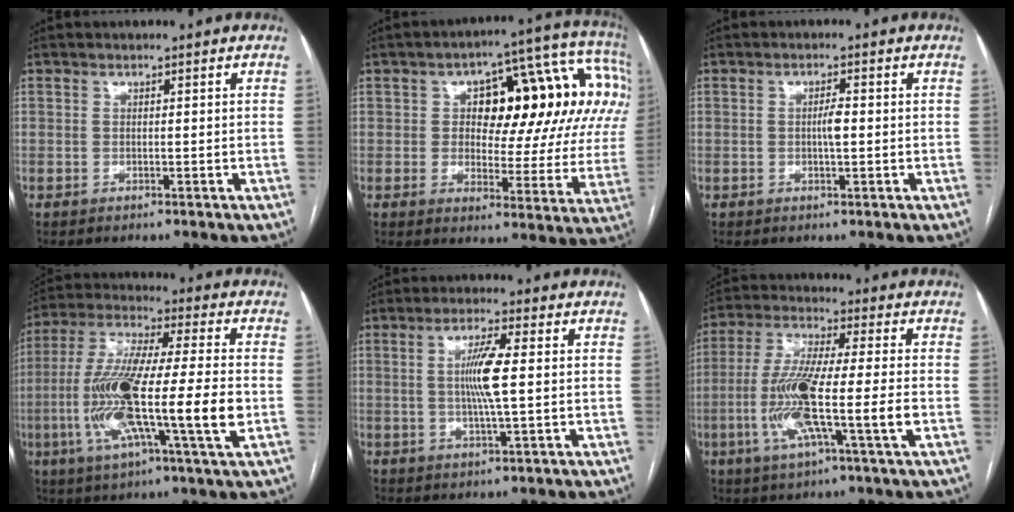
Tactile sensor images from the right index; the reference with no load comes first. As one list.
[{"total": 21.5, "force": [4.7, 9.1, 18.9], "torque": [-0.226, 0.057, 0.067]}, {"total": 2.0, "force": [-0.2, 0.2, 2.0], "torque": [-0.038, 0.002, -0.003]}, {"total": 19.3, "force": [-3.6, 1.4, 18.9], "torque": [-0.370, -0.010, -0.069]}, {"total": 6.4, "force": [0.4, -0.1, 6.4], "torque": [-0.123, -0.002, 0.006]}, {"total": 13.7, "force": [-3.1, 0.5, 13.4], "torque": [-0.266, -0.009, -0.063]}]